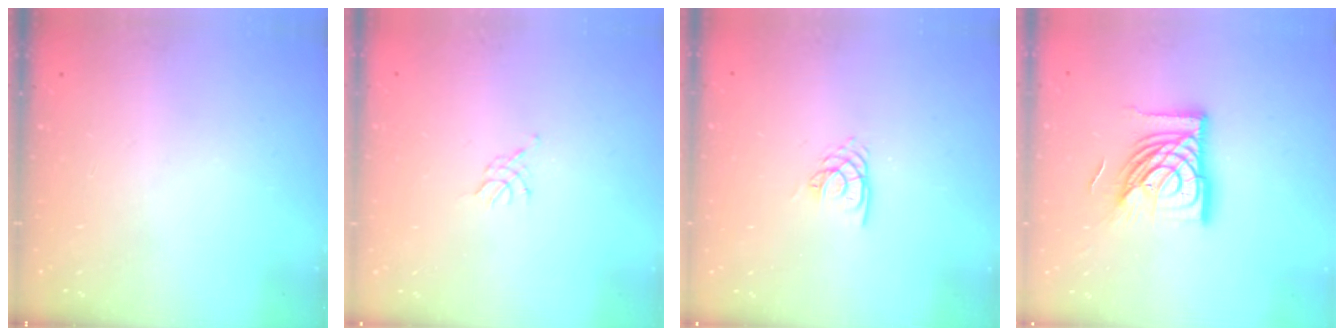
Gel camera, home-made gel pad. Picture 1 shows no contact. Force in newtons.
{"total": 2.3, "press": 2.2, "slide": 0.5}
{"total": 2.7, "press": 2.7, "slide": 0.1}
{"total": 19.6, "press": 19.5, "slide": 2.2}